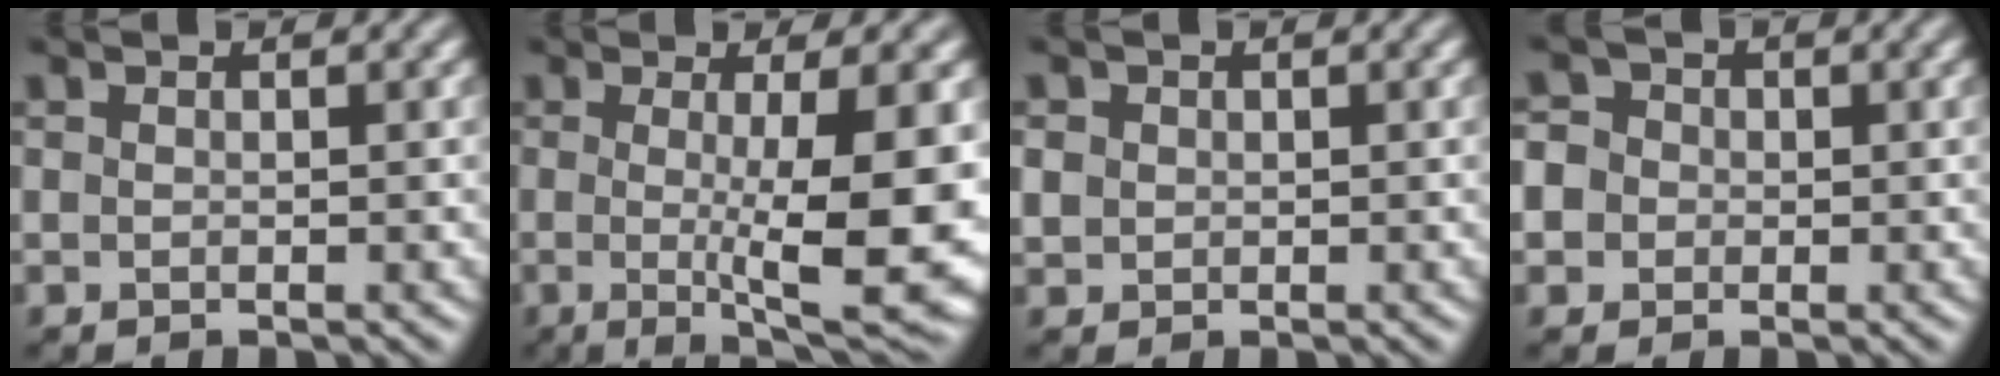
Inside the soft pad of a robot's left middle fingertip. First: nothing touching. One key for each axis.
{"total": 11.4, "fx": -0.8, "fy": 2.6, "fz": 11.0, "tx": -0.143, "ty": -0.016, "tz": -0.011}
{"total": 1.3, "fx": 0.2, "fy": 1.2, "fz": 0.3, "tx": -0.003, "ty": -0.003, "tz": 0.005}
{"total": 5.0, "fx": 0.4, "fy": 4.6, "fz": 1.9, "tx": -0.029, "ty": 0.035, "tz": -0.023}